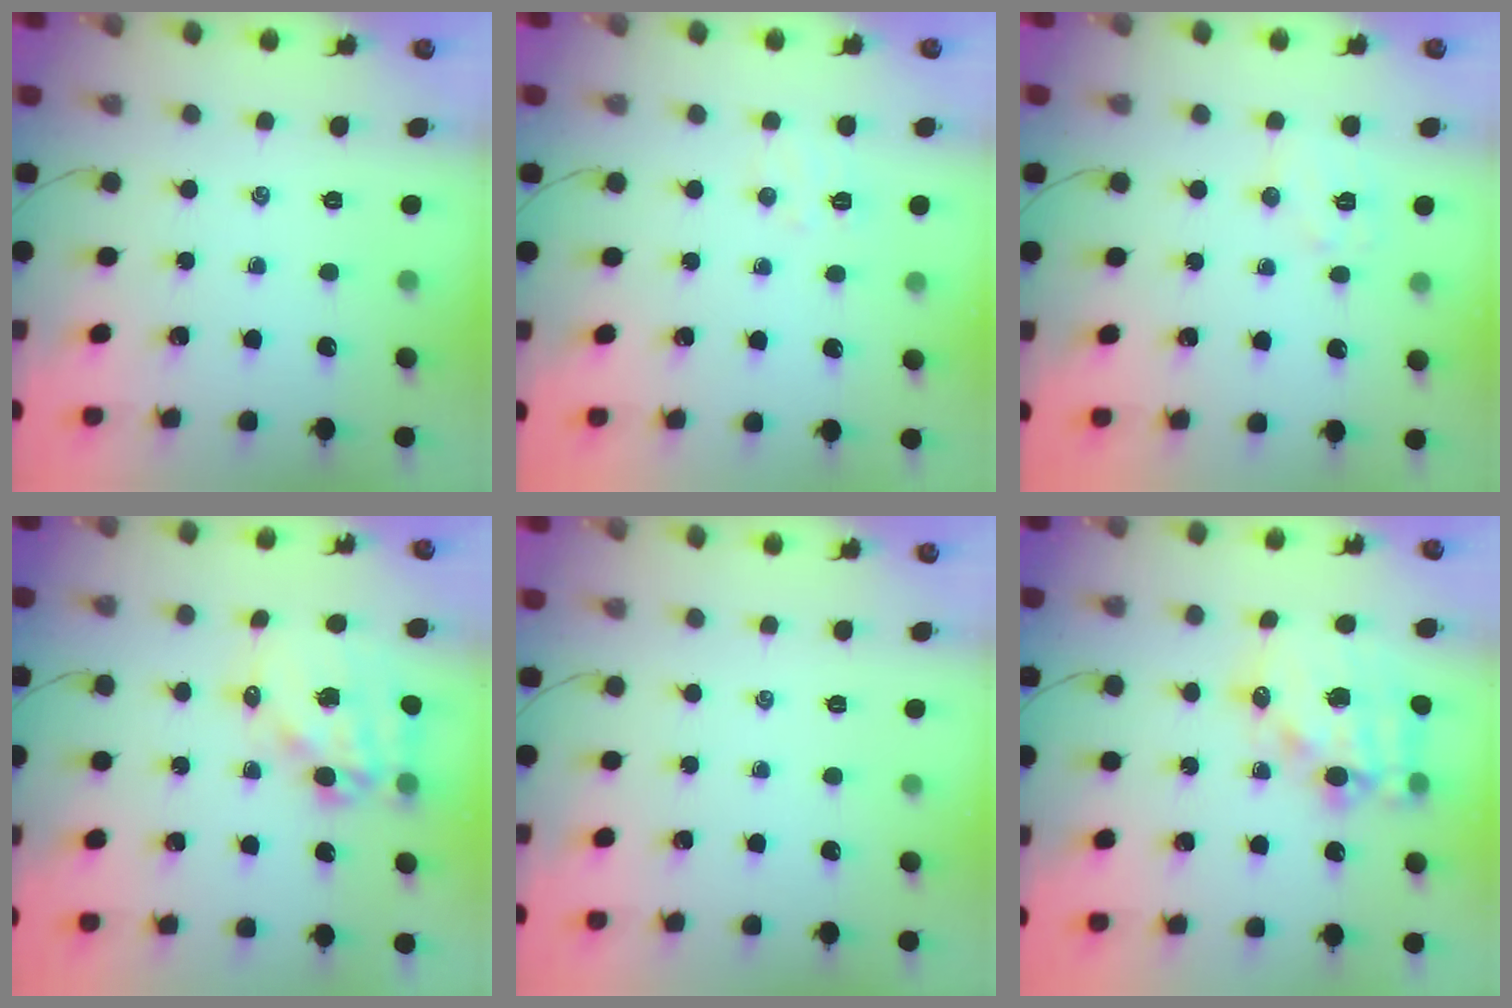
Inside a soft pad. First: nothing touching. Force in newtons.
{"total": 4.2, "press": 4.1, "slide": 1.0}
{"total": 7.3, "press": 7.2, "slide": 0.9}
{"total": 14.4, "press": 14.0, "slide": 3.2}
{"total": 0.0}
{"total": 14.9, "press": 14.6, "slide": 3.0}